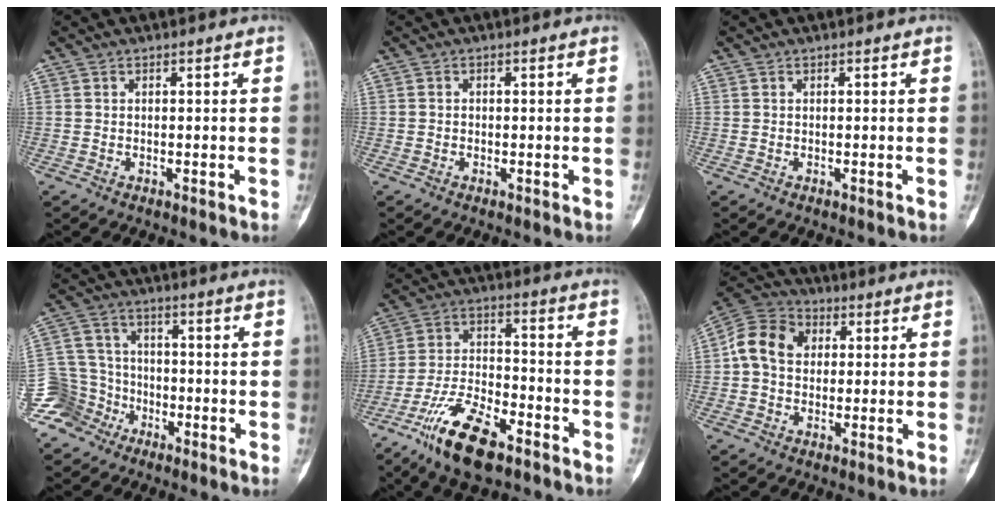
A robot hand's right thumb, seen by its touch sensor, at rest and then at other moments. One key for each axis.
{"total": 0.5, "fx": -0.1, "fy": 0.5, "fz": 0.1, "tx": 0.001, "ty": 0.002, "tz": -0.004}
{"total": 0.0}
{"total": 9.7, "fx": -5.7, "fy": 7.9, "fz": 0.5, "tx": 0.008, "ty": 0.055, "tz": -0.116}
{"total": 14.4, "fx": -9.2, "fy": 5.5, "fz": 9.6, "tx": -0.174, "ty": 0.048, "tz": -0.173}
{"total": 10.6, "fx": 1.4, "fy": 8.3, "fz": 6.4, "tx": -0.107, "ty": 0.023, "tz": 0.015}